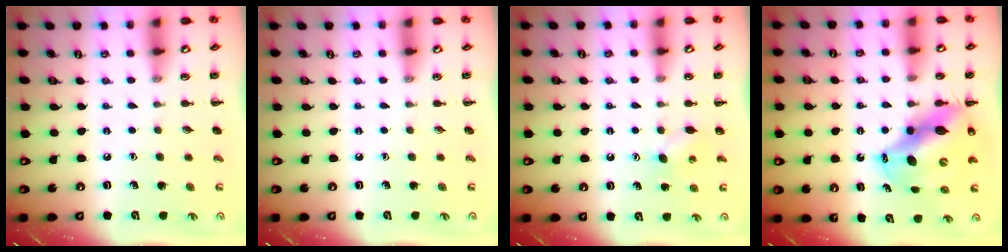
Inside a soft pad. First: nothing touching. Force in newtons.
{"total": 0.0}
{"total": 4.9, "press": 4.7, "slide": 1.1}
{"total": 12.5, "press": 12.1, "slide": 3.0}